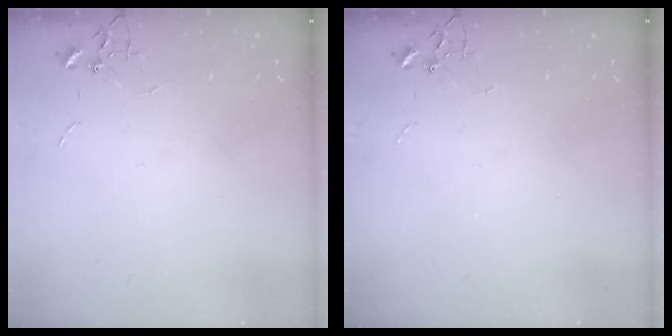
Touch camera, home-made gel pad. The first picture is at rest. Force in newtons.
{"total": 0.0}